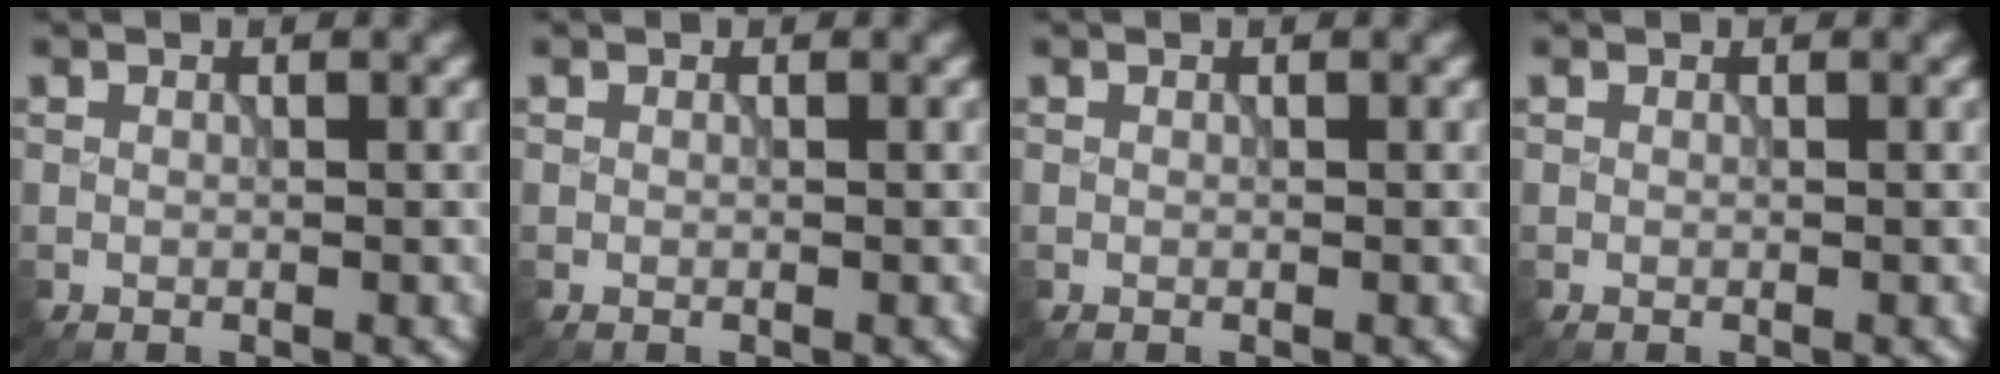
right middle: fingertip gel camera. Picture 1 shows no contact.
{"total": 0.0}
{"total": 0.0}
{"total": 0.0}